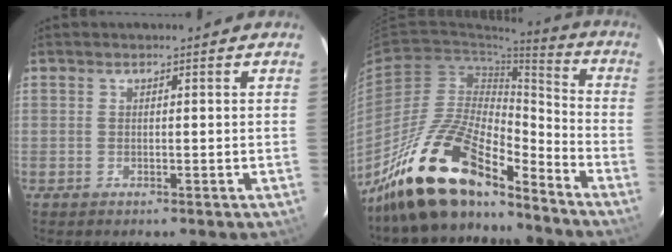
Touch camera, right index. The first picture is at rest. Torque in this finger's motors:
{"motor_torque": [1.05, -1.09, 1.05, 0.21]}